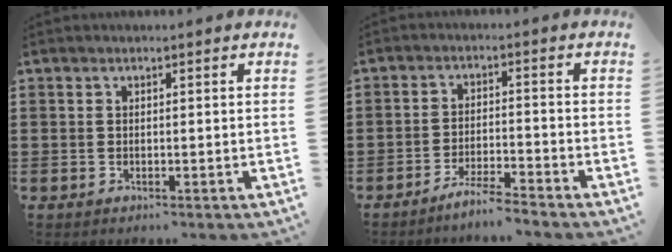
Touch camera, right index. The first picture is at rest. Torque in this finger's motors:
{"motor_torque": [-0.80, 1.34, -1.05, -0.21]}